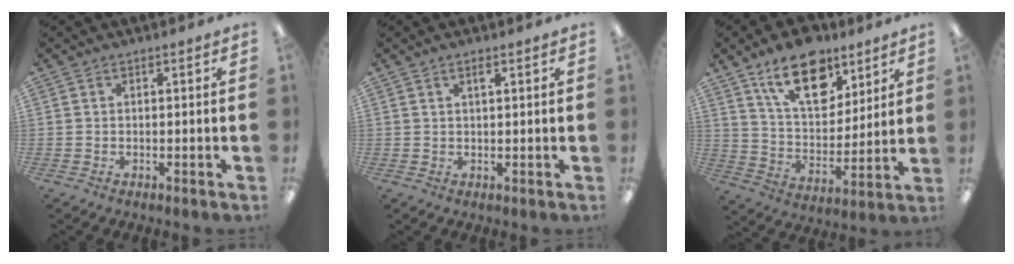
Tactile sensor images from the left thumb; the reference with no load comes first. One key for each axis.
{"total": 1.5, "fx": 1.0, "fy": 0.4, "fz": 1.0, "tx": -0.022, "ty": 0.002, "tz": 0.018}
{"total": 17.8, "fx": 11.6, "fy": 9.2, "fz": 9.8, "tx": -0.149, "ty": -0.057, "tz": 0.202}